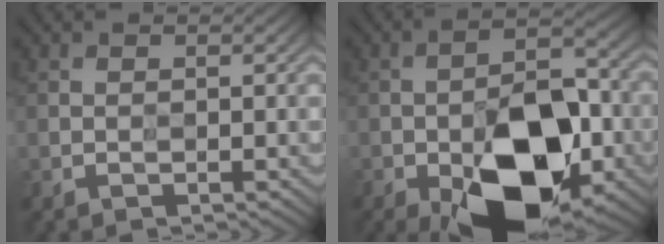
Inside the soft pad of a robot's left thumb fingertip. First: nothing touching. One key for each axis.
{"total": 15.3, "fx": -7.4, "fy": 7.6, "fz": 11.0, "tx": -0.165, "ty": -0.007, "tz": -0.124}